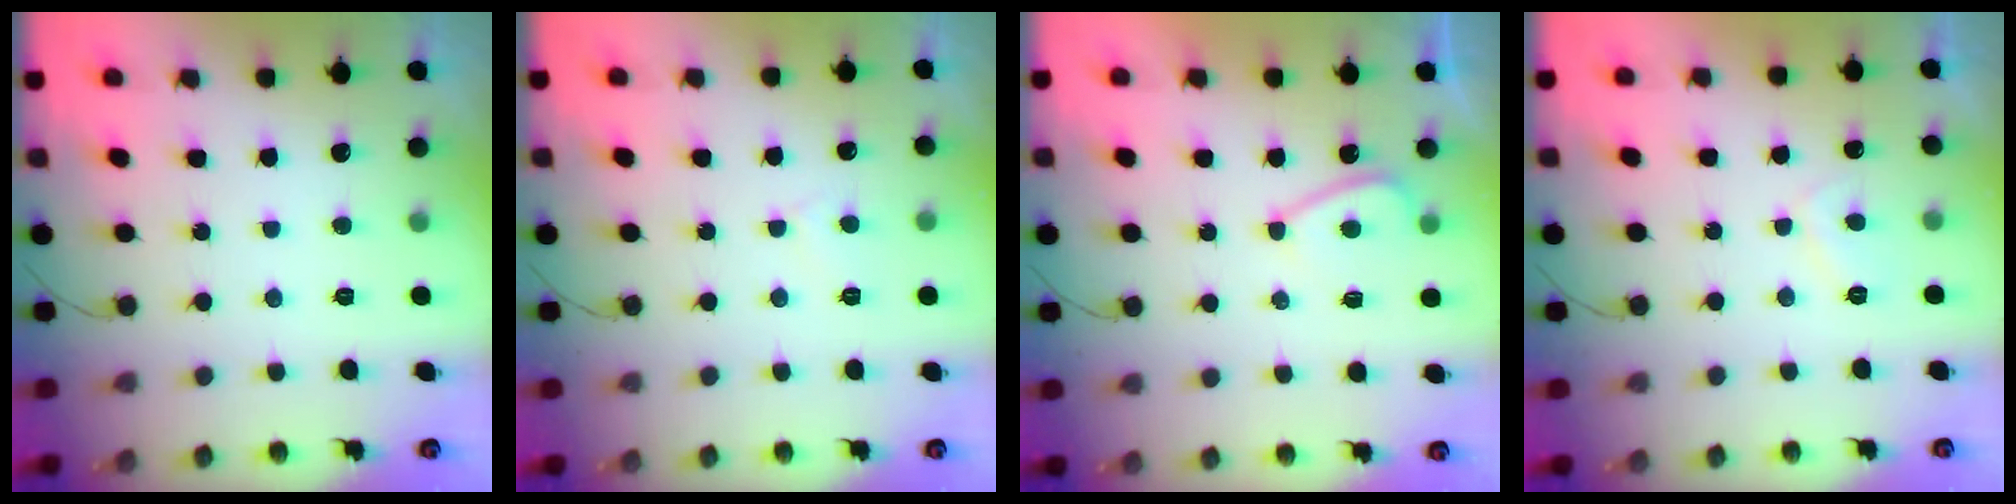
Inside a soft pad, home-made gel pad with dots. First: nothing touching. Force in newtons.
{"total": 2.3, "press": 2.3, "slide": 0.2}
{"total": 4.4, "press": 4.4, "slide": 0.5}
{"total": 2.5, "press": 2.4, "slide": 0.8}